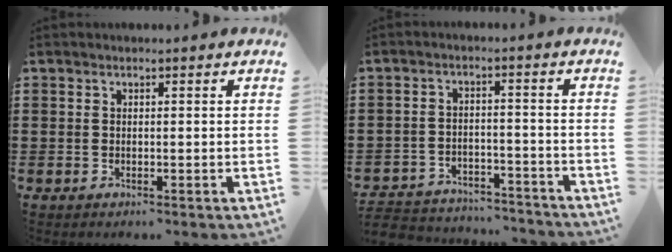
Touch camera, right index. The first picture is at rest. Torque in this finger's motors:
{"motor_torque": [-1.34, 0.80, -1.05, -0.21]}